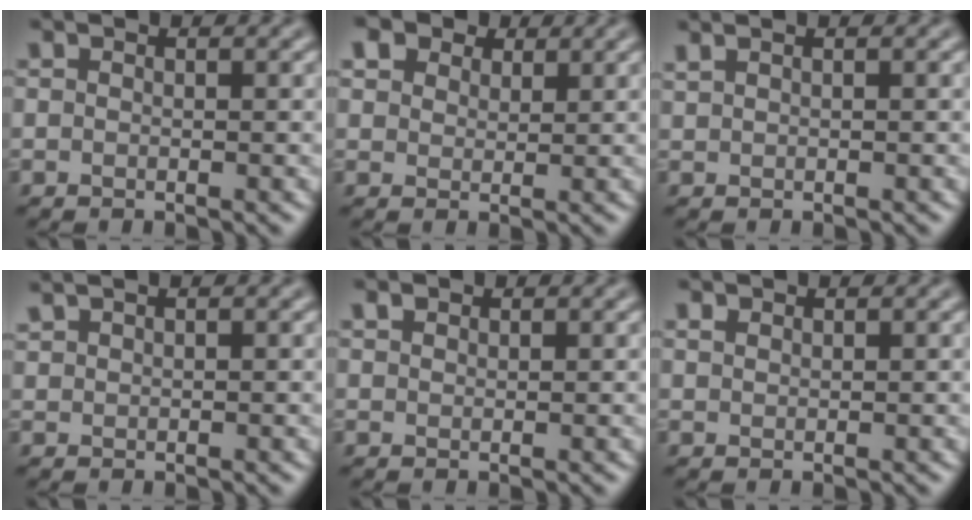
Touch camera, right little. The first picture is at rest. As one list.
[{"total": 7.5, "force": [5.1, 4.4, 3.4], "torque": [-0.092, 0.018, 0.077]}, {"total": 1.0, "force": [0.8, 0.3, 0.5], "torque": [-0.013, 0.002, 0.018]}, {"total": 1.1, "force": [1.0, 0.2, 0.3], "torque": [-0.008, 0.004, 0.025]}, {"total": 0.9, "force": [0.8, 0.4, 0.3], "torque": [-0.007, 0.003, 0.016]}, {"total": 0.8, "force": [0.7, 0.3, 0.2], "torque": [-0.008, 0.002, 0.017]}]